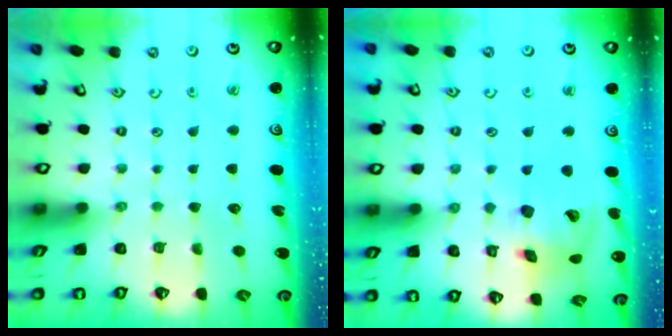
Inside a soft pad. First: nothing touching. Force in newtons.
{"total": 16.4, "press": 16.3, "slide": 2.4}